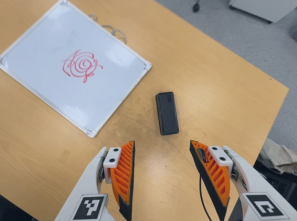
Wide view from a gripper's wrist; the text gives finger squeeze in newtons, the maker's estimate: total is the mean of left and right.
{"total": 0.0}